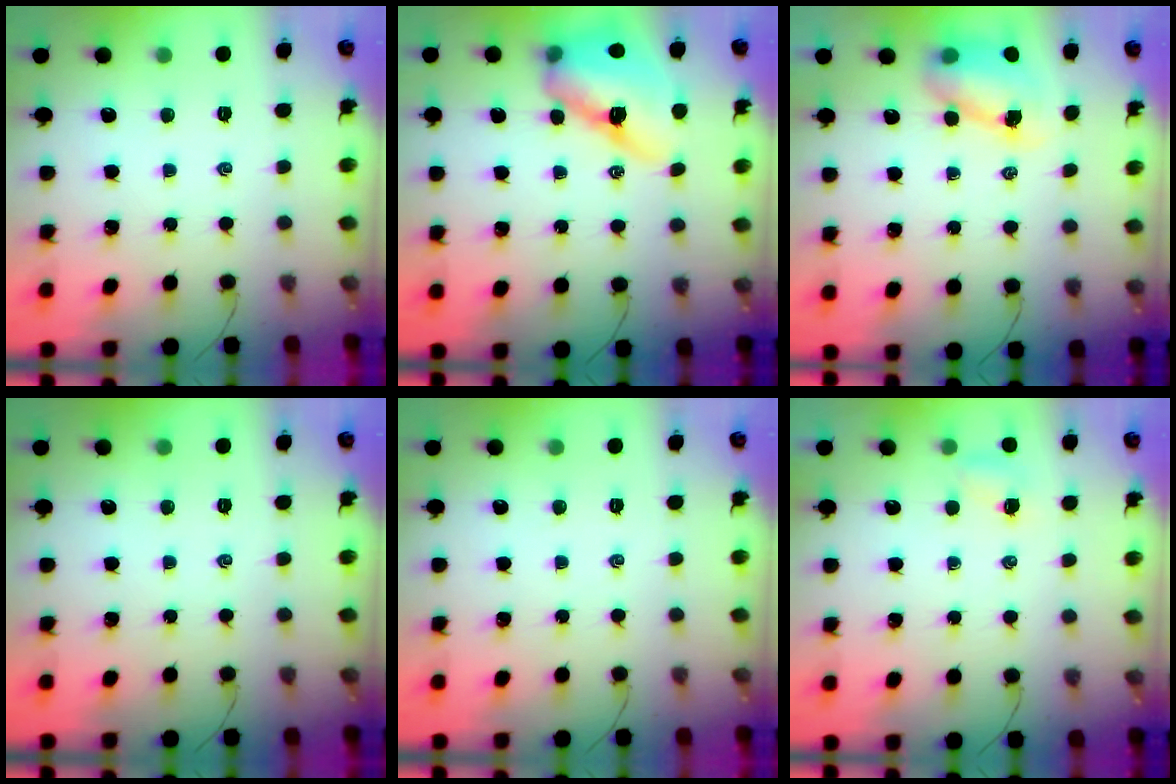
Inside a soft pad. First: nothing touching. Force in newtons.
{"total": 14.5, "press": 13.8, "slide": 4.3}
{"total": 7.9, "press": 7.8, "slide": 1.3}
{"total": 0.0}
{"total": 0.0}
{"total": 3.6, "press": 3.4, "slide": 1.1}